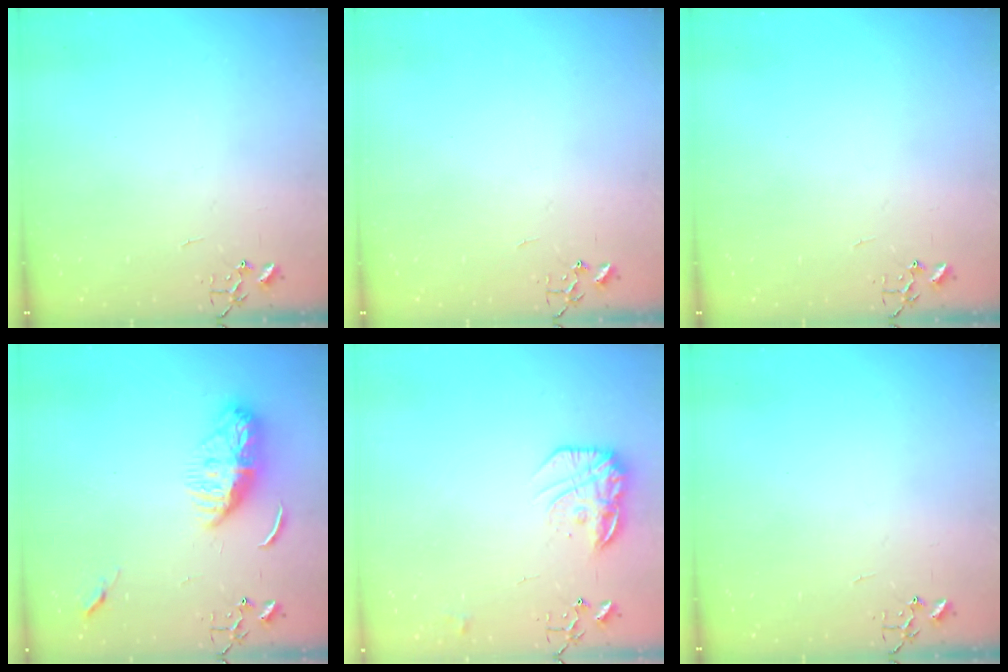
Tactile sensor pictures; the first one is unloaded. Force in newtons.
{"total": 0.0}
{"total": 0.0}
{"total": 12.5, "press": 12.5, "slide": 1.1}
{"total": 15.5, "press": 15.5, "slide": 1.0}
{"total": 0.0}